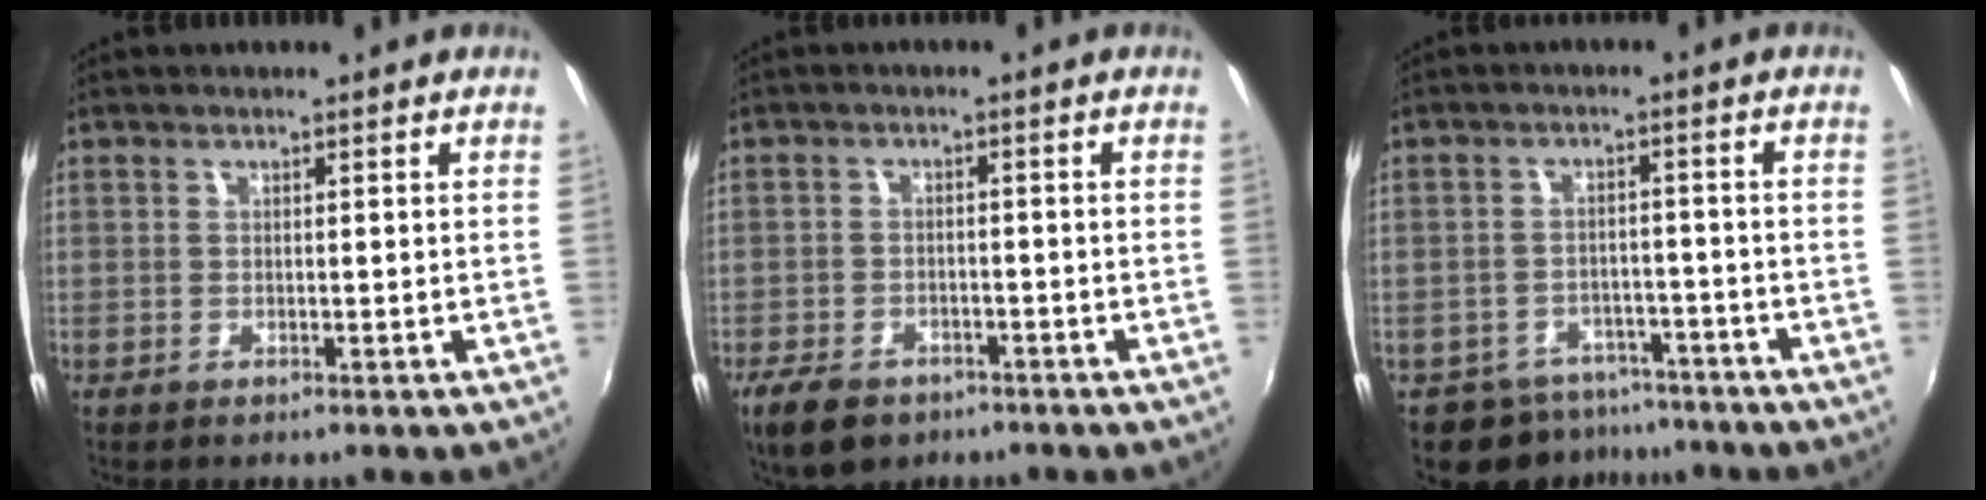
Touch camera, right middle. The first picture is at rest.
{"total": 8.3, "force": [-5.6, 4.7, 4.0], "torque": [-0.102, -0.012, -0.094]}
{"total": 7.8, "force": [-6.2, 4.6, 1.4], "torque": [-0.035, 0.011, -0.084]}